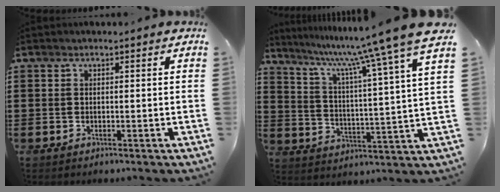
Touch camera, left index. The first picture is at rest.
{"total": 10.9, "force": [9.5, -1.5, 5.1], "torque": [-0.123, -0.074, 0.146]}